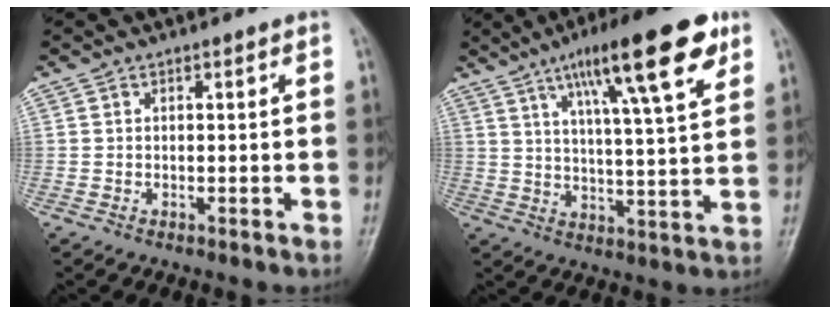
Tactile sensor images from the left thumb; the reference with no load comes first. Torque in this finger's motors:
{"motor_torque": [1.00, 0.15, 1.66, -1.12, 0.36]}